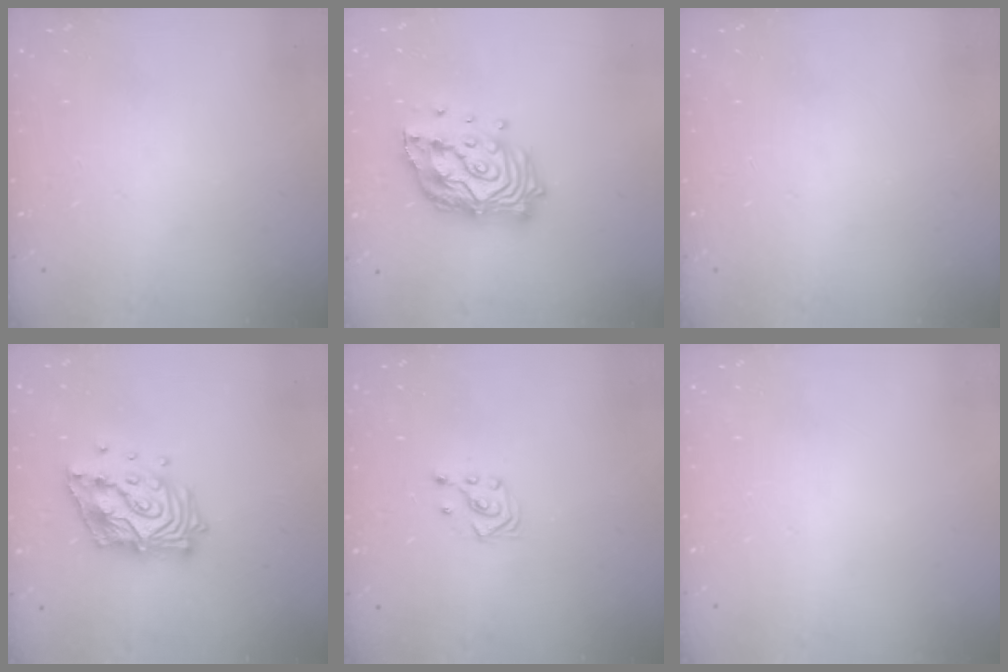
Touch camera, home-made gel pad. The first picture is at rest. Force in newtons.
{"total": 17.0, "press": 16.8, "slide": 2.2}
{"total": 0.0}
{"total": 14.7, "press": 14.6, "slide": 1.9}
{"total": 3.0, "press": 2.8, "slide": 1.0}
{"total": 0.0}